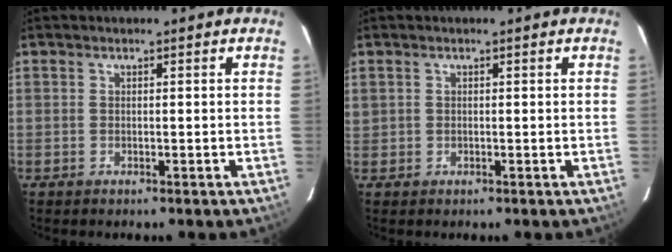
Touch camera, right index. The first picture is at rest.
{"total": 0.8, "force": [0.3, 0.7, 0.3], "torque": [-0.008, 0.012, 0.008]}